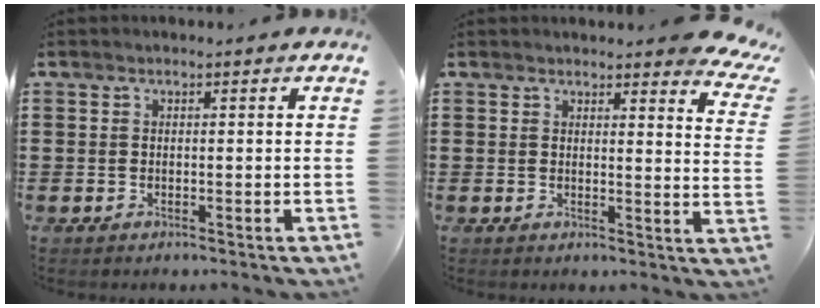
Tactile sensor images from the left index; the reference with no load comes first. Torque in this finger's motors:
{"motor_torque": [0.33, -0.47, 0.44, 0.06]}